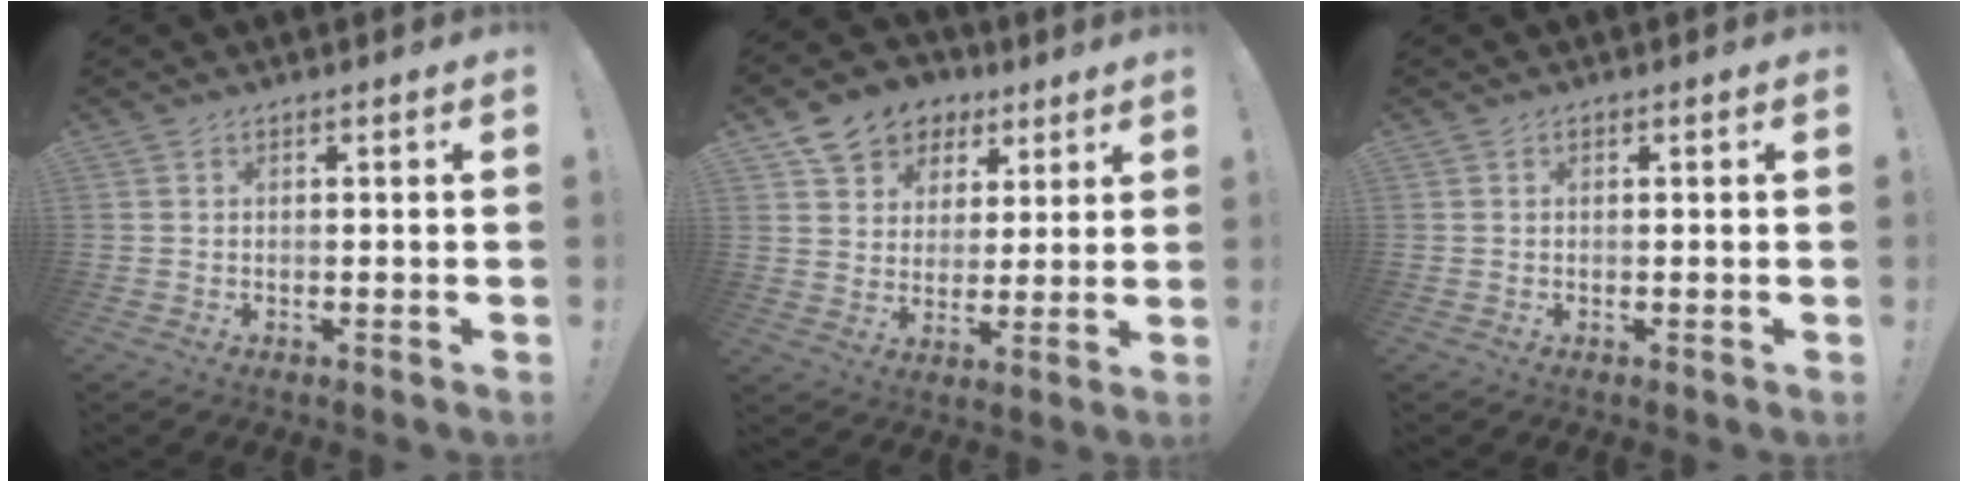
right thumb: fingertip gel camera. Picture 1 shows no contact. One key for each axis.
{"total": 10.9, "fx": 6.4, "fy": 8.5, "fz": 2.6, "tx": -0.038, "ty": -0.040, "tz": 0.126}
{"total": 0.0}